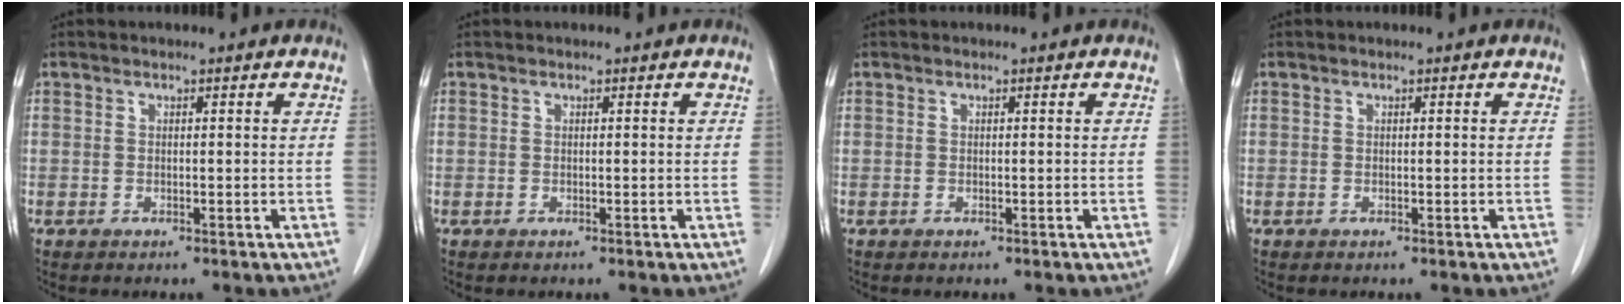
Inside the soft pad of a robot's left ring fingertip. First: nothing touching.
{"total": 0.0}
{"total": 0.0}
{"total": 0.0}